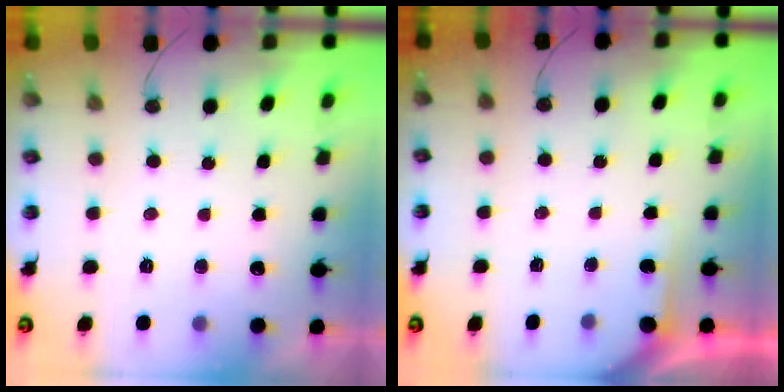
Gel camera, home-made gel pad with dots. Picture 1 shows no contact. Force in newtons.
{"total": 2.5, "press": 2.5, "slide": 0.3}